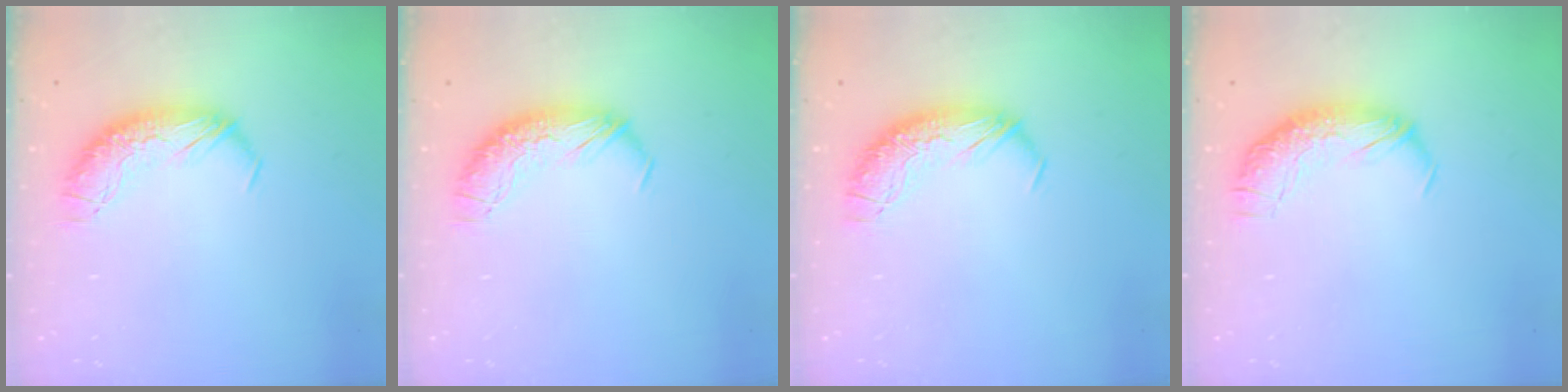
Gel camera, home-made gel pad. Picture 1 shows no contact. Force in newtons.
{"total": 0.0}
{"total": 0.0}
{"total": 2.3, "press": 1.0, "slide": 2.1}